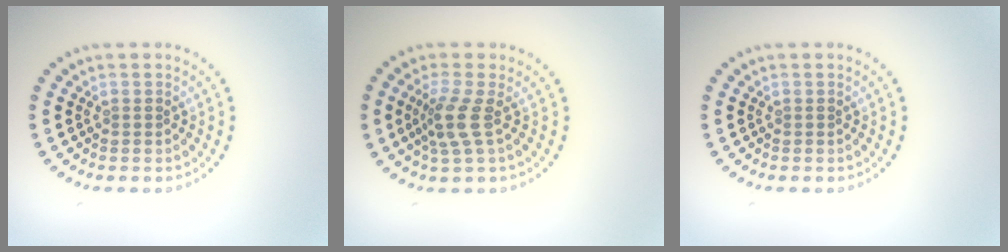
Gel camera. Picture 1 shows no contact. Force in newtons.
{"total": 2.7, "press": 2.0, "slide": 1.8}
{"total": 0.0}